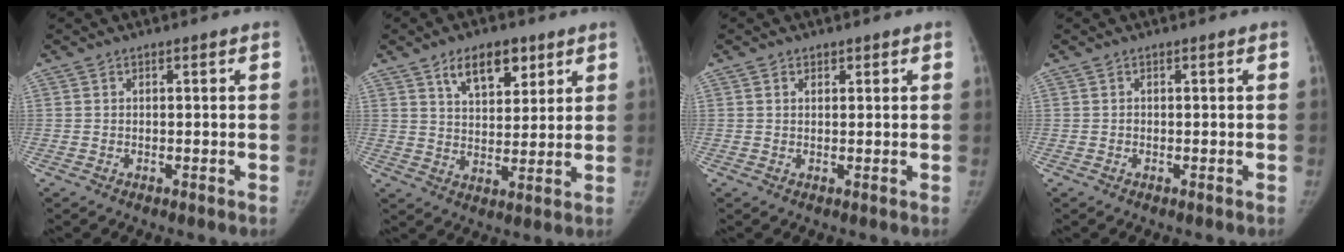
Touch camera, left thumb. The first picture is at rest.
{"total": 9.3, "force": [5.4, 4.9, 5.7], "torque": [-0.062, -0.031, 0.091]}
{"total": 1.2, "force": [0.6, 0.9, 0.4], "torque": [0.002, -0.004, 0.007]}
{"total": 0.0}